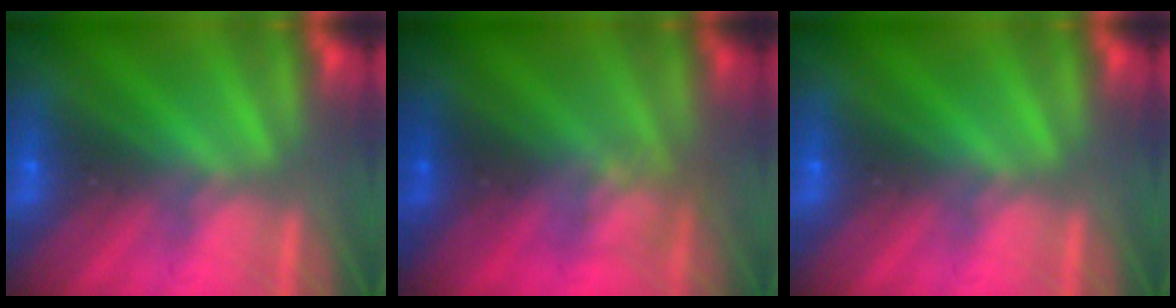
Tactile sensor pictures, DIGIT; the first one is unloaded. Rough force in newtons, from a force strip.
{"total": 2.4}
{"total": 0.0}